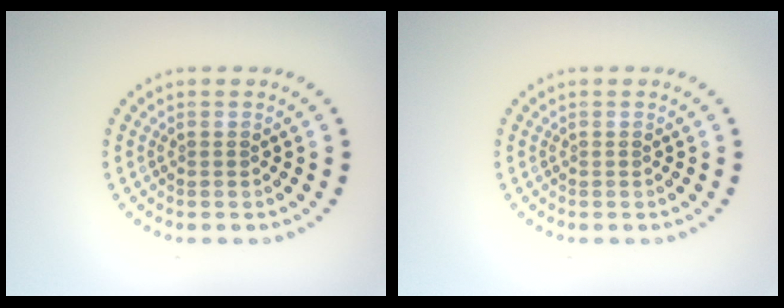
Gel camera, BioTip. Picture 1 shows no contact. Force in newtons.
{"total": 0.0}